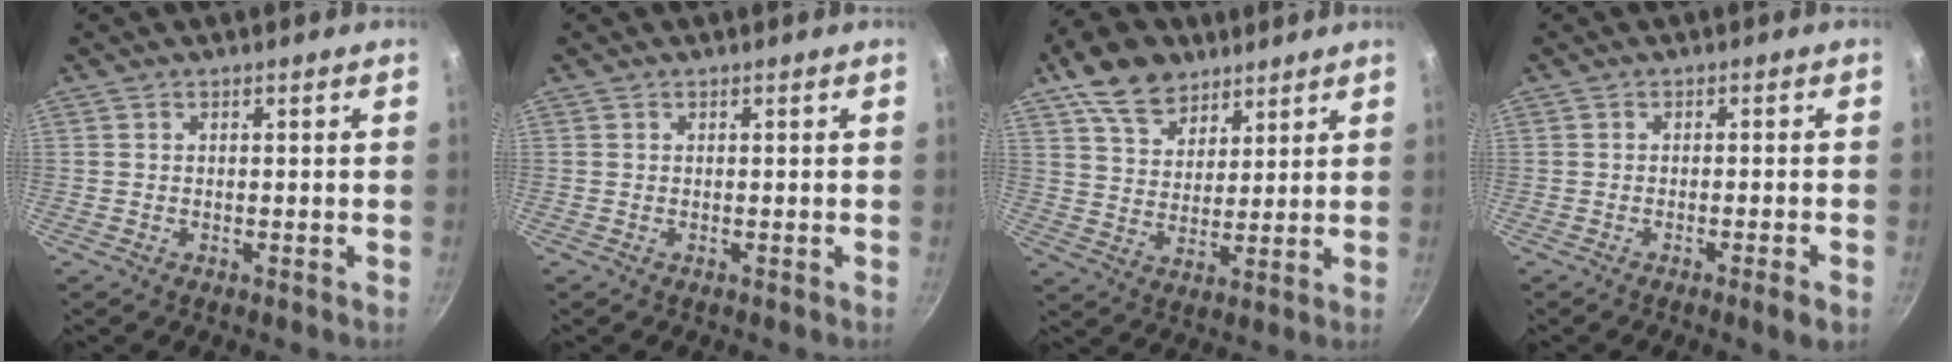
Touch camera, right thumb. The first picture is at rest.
{"total": 0.0}
{"total": 12.0, "force": [7.6, 7.6, 5.4], "torque": [-0.062, -0.025, 0.137]}
{"total": 3.2, "force": [-1.6, 0.2, 2.7], "torque": [-0.050, 0.006, -0.022]}